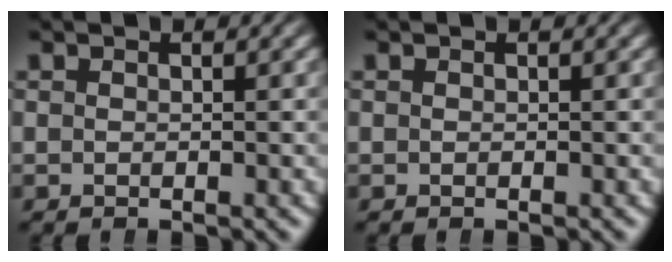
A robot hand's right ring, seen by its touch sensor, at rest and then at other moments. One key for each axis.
{"total": 0.0}